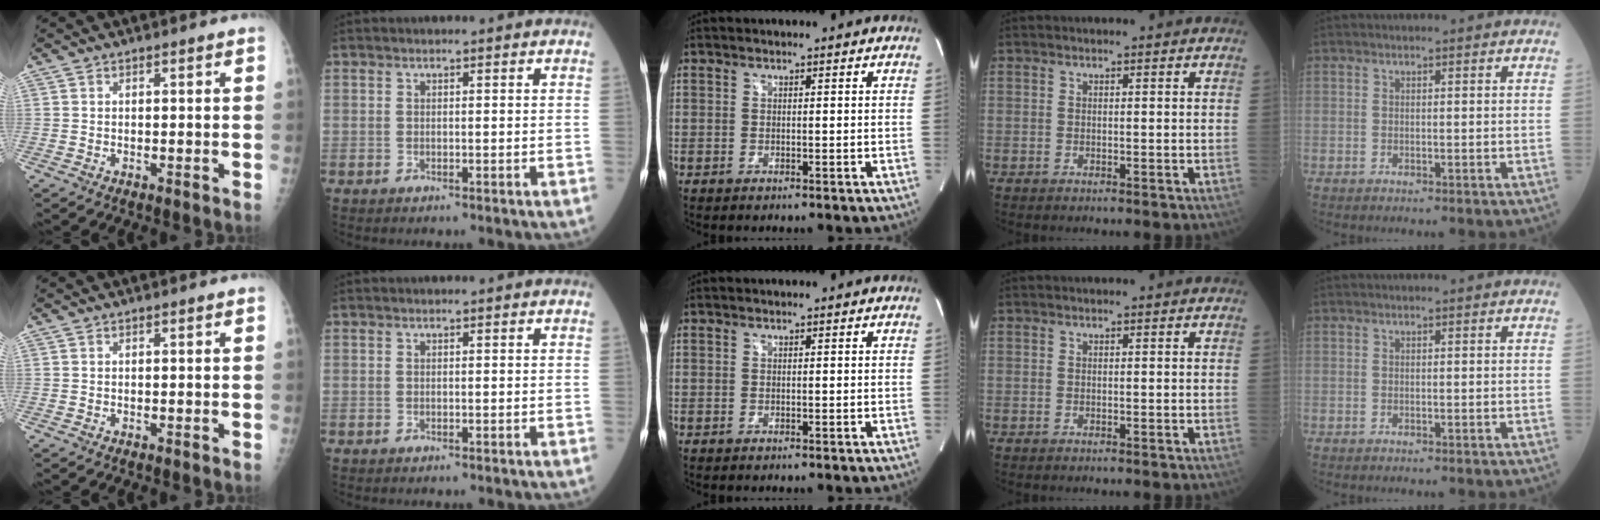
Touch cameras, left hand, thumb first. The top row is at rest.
{}